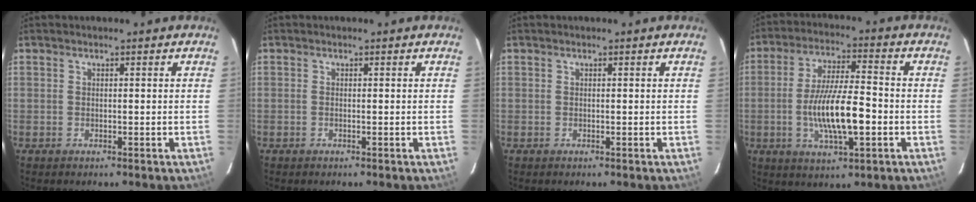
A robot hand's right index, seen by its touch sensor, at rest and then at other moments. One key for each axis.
{"total": 0.0}
{"total": 0.0}
{"total": 12.7, "fx": -2.9, "fy": 3.0, "fz": 12.0, "tx": -0.228, "ty": -0.007, "tz": -0.048}